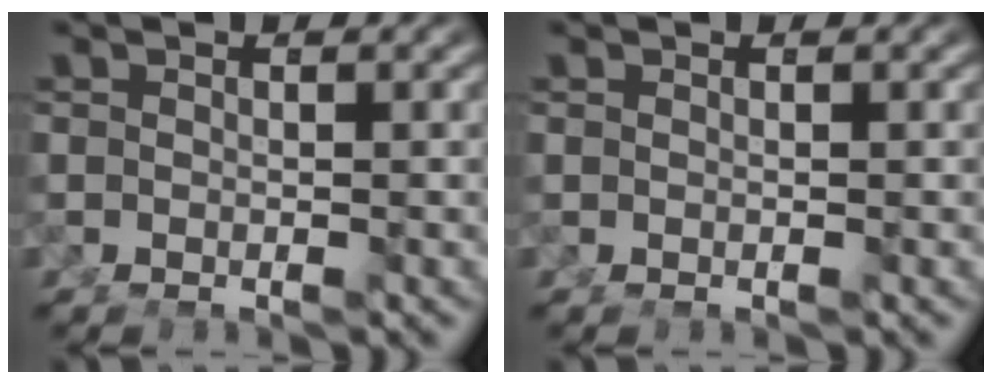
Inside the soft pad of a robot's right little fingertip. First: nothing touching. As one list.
[{"total": 0.0}]